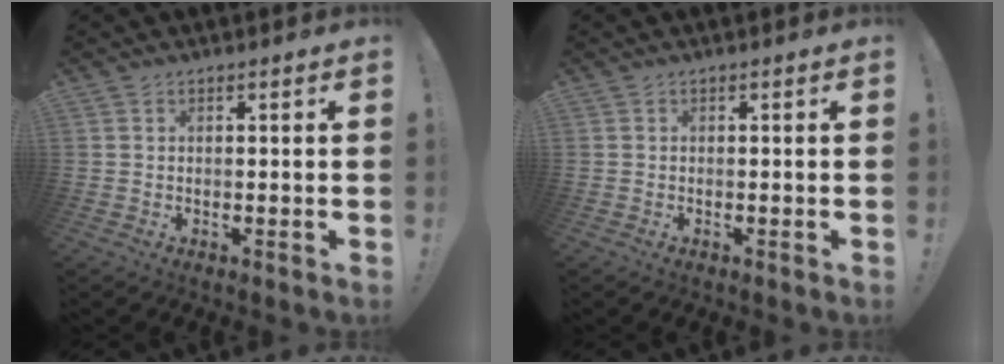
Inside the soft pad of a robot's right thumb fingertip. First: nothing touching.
{"total": 0.0}